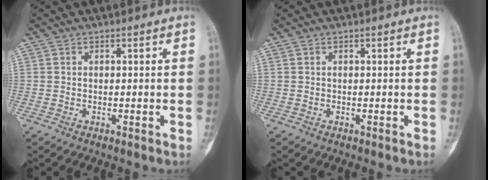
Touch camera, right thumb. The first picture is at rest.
{"total": 0.0}